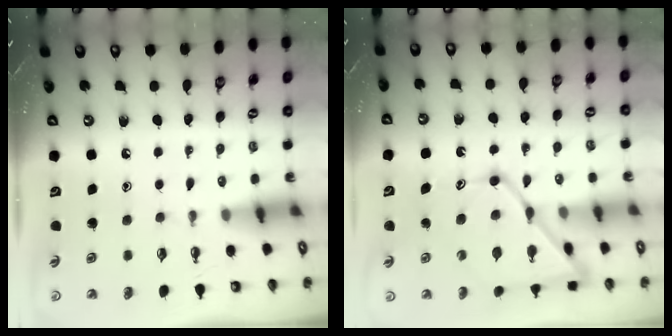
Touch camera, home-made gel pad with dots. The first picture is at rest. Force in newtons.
{"total": 16.0, "press": 15.9, "slide": 1.4}